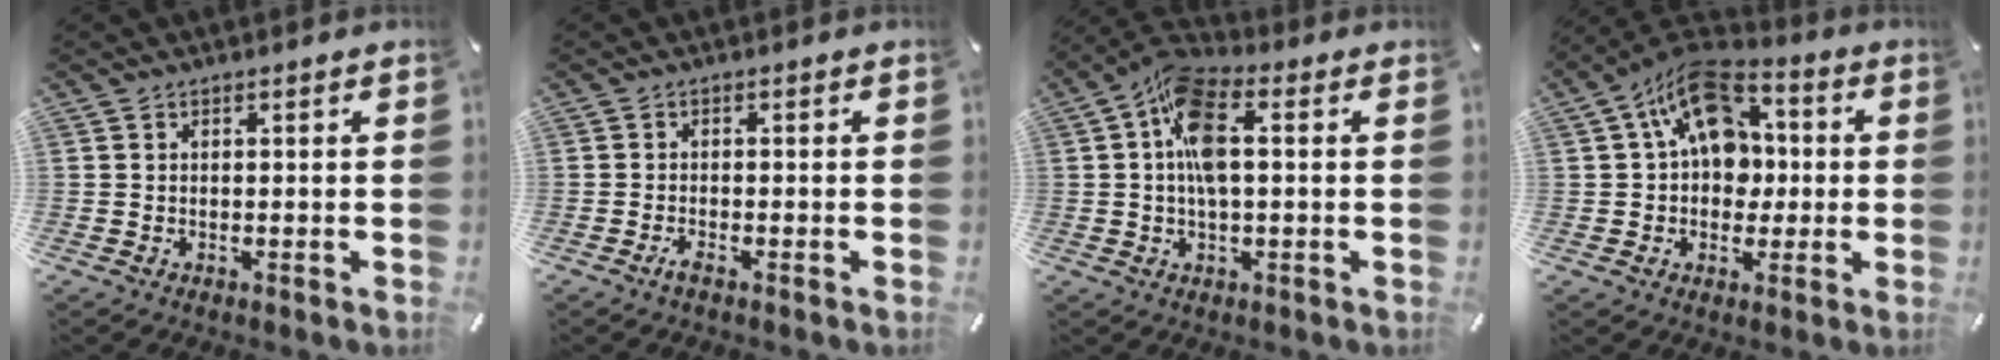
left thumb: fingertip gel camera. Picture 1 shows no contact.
{"total": 1.5, "force": [-1.0, 0.3, 1.1], "torque": [-0.027, -0.001, -0.022]}
{"total": 11.1, "force": [1.0, 5.5, 9.6], "torque": [-0.199, 0.005, 0.021]}
{"total": 15.6, "force": [4.1, 11.3, 9.9], "torque": [-0.179, -0.015, 0.077]}